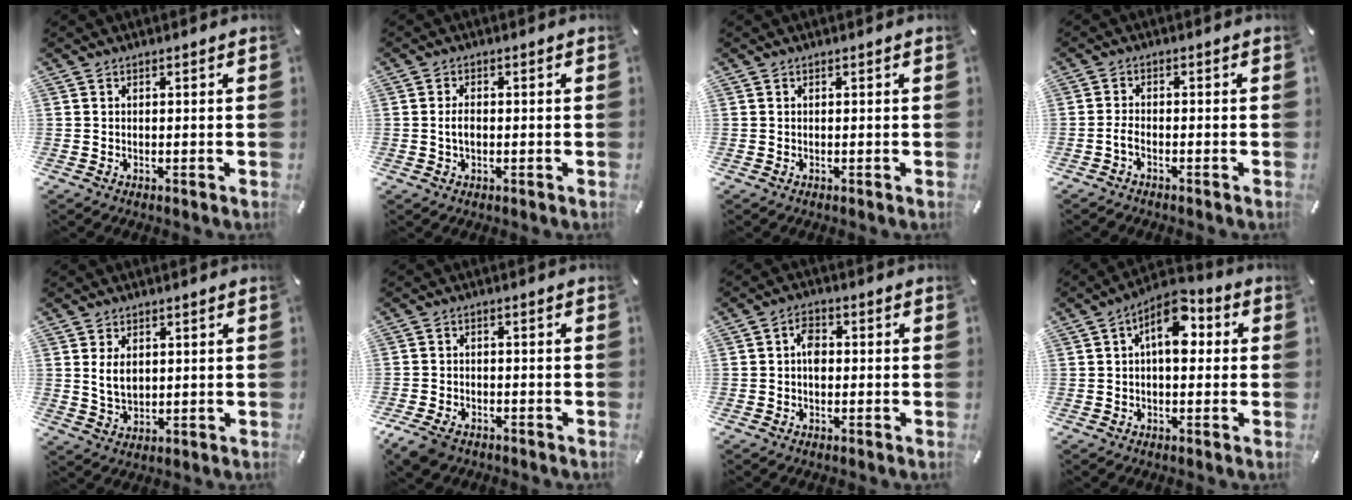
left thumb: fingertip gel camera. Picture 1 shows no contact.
{"total": 2.7, "force": [-0.2, 1.5, 2.2], "torque": [-0.050, 0.001, -0.008]}
{"total": 0.0}
{"total": 2.1, "force": [-1.4, 0.7, 1.4], "torque": [-0.033, 0.004, -0.029]}
{"total": 5.0, "force": [1.4, 3.5, 3.3], "torque": [-0.075, -0.003, 0.022]}
{"total": 4.6, "force": [-3.2, 2.7, 2.0], "torque": [-0.057, 0.009, -0.064]}
{"total": 3.9, "force": [-0.2, 2.7, 2.8], "torque": [-0.043, 0.007, -0.004]}
{"total": 9.4, "force": [2.5, 5.1, 7.5], "torque": [-0.102, -0.010, 0.040]}